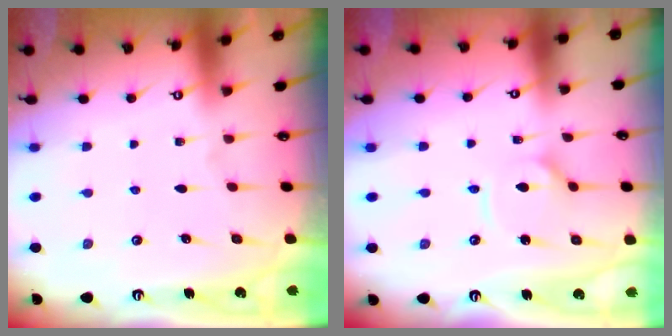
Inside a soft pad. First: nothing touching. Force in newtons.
{"total": 4.4, "press": 4.3, "slide": 0.8}